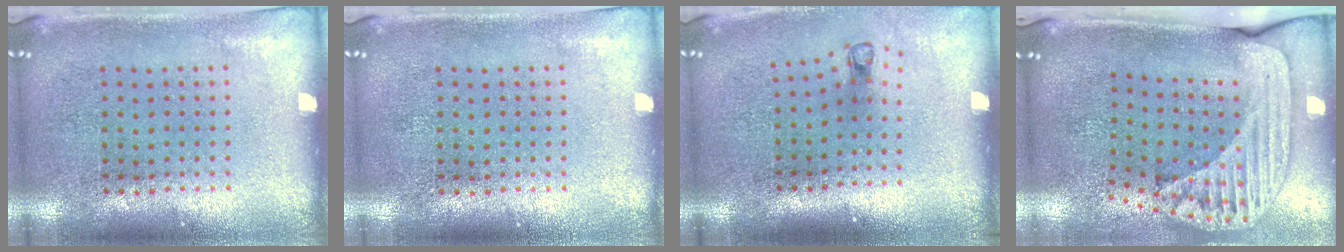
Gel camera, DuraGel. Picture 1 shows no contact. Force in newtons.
{"total": 0.0}
{"total": 0.8, "press": 0.4, "slide": 0.7}
{"total": 2.4, "press": 1.7, "slide": 1.7}